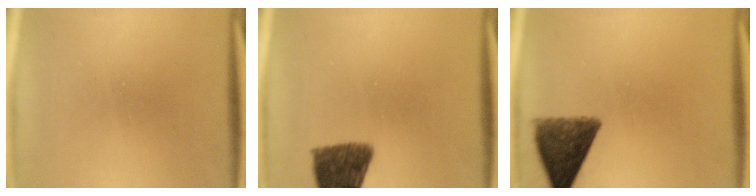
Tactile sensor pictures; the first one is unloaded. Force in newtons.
{"total": 10.2}
{"total": 9.2}